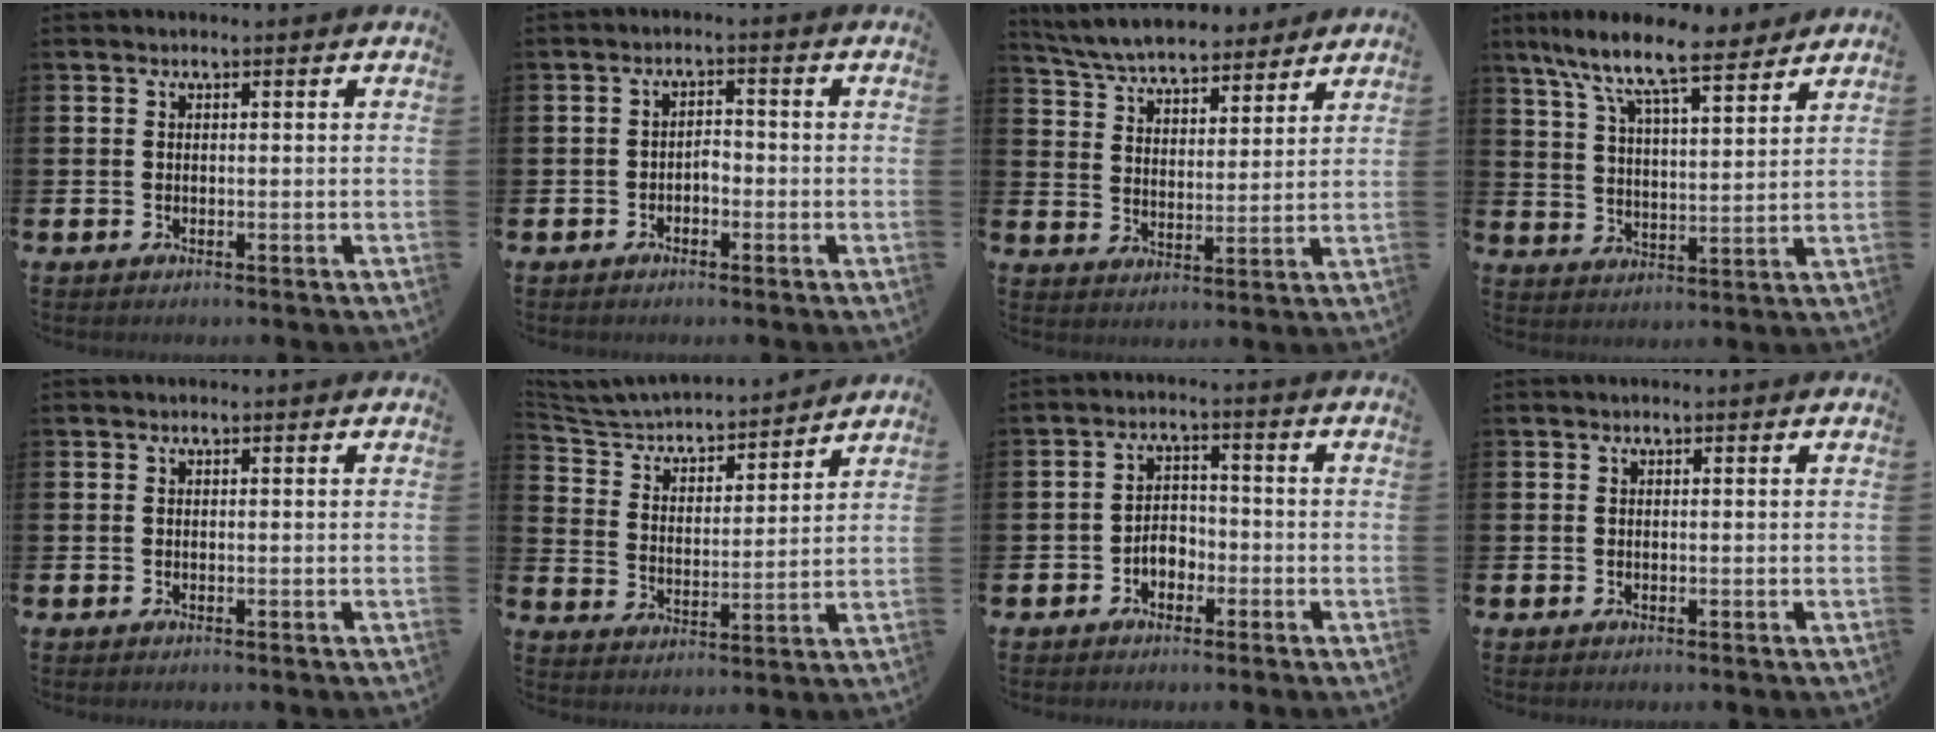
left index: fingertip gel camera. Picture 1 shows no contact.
{"total": 1.7, "force": [-1.0, 1.0, 0.9], "torque": [-0.015, 0.004, -0.024]}
{"total": 6.7, "force": [6.4, 1.3, 1.4], "torque": [-0.058, -0.035, 0.115]}
{"total": 10.2, "force": [8.8, 2.0, 4.7], "torque": [-0.112, -0.052, 0.151]}
{"total": 0.0}
{"total": 4.8, "force": [4.6, 1.2, 1.0], "torque": [-0.048, -0.041, 0.071]}
{"total": 3.1, "force": [-1.7, 2.2, 1.4], "torque": [-0.027, 0.008, -0.038]}
{"total": 0.0}